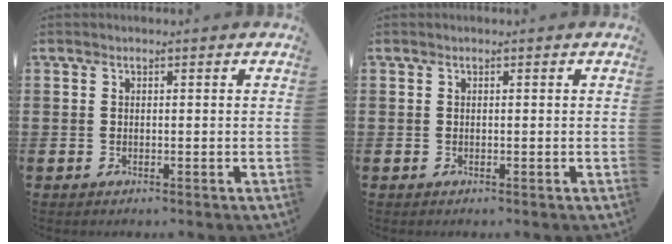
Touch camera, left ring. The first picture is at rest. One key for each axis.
{"total": 0.0}